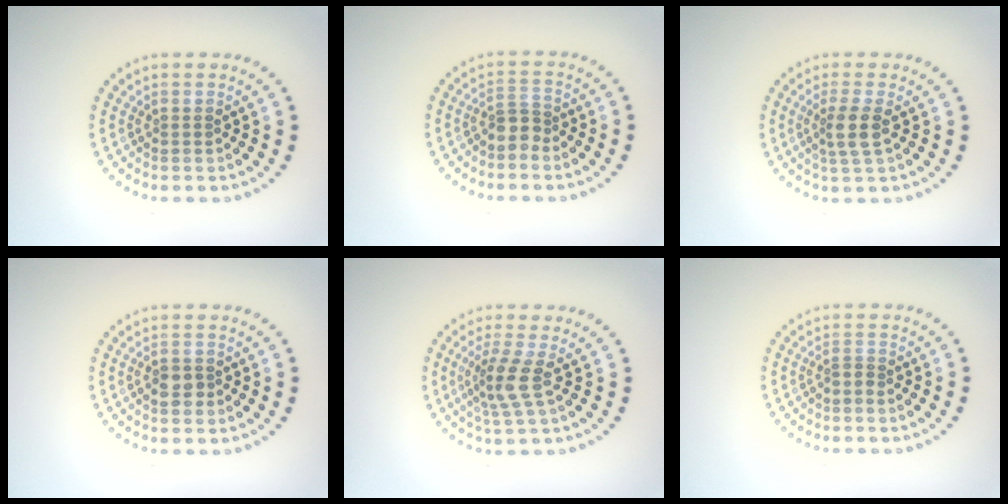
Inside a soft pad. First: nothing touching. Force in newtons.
{"total": 2.1, "press": 1.7, "slide": 1.3}
{"total": 2.5, "press": 2.1, "slide": 1.3}
{"total": 1.8, "press": 1.7, "slide": 0.7}
{"total": 2.9, "press": 2.2, "slide": 1.9}
{"total": 0.8, "press": 0.5, "slide": 0.6}